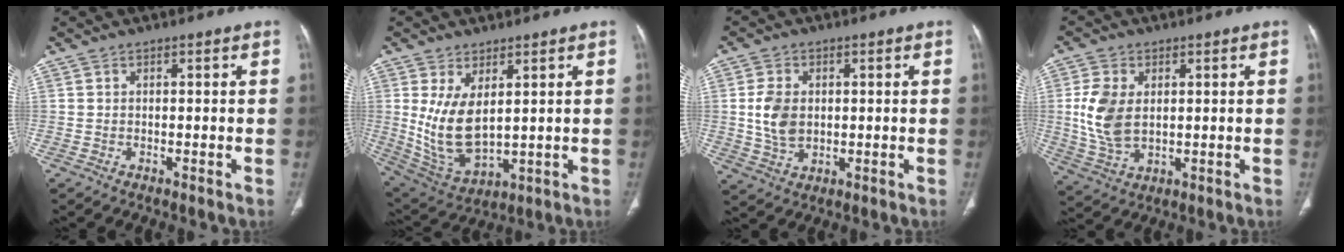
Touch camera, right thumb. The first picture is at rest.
{"total": 11.3, "force": [2.2, 6.1, 9.3], "torque": [-0.175, -0.021, 0.068]}
{"total": 7.0, "force": [0.5, 5.0, 4.9], "torque": [-0.087, -0.002, 0.018]}
{"total": 9.6, "force": [1.1, 6.1, 7.3], "torque": [-0.152, -0.006, 0.032]}